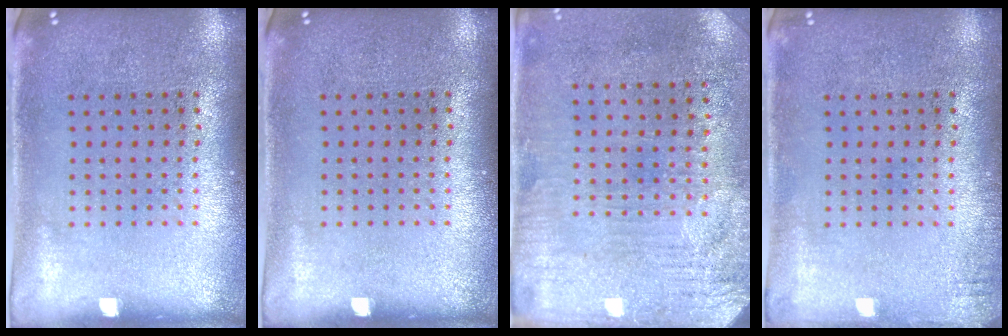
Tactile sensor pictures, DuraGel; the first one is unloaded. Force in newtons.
{"total": 0.0}
{"total": 3.2, "press": 2.8, "slide": 1.7}
{"total": 1.0, "press": 1.0, "slide": 0.1}